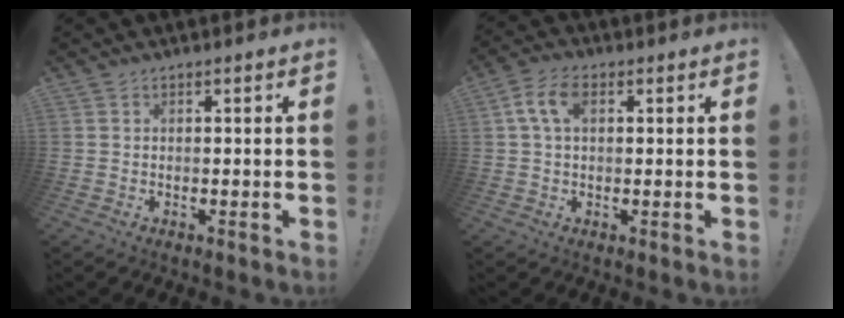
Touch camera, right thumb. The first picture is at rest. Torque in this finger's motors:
{"motor_torque": [0.32, 0.32, 0.27, -0.25, 0.00]}